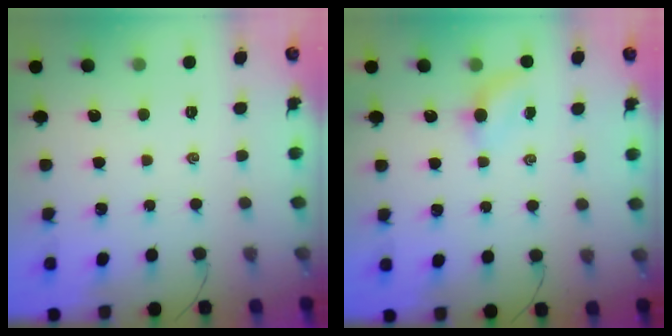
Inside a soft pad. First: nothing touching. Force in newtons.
{"total": 4.7, "press": 4.6, "slide": 1.1}